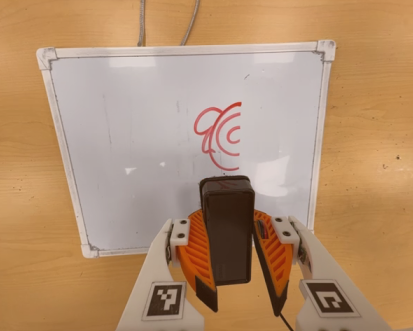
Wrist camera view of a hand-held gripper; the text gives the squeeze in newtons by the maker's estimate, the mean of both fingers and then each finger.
{"total": 11.3, "left": 11.2, "right": 11.3}